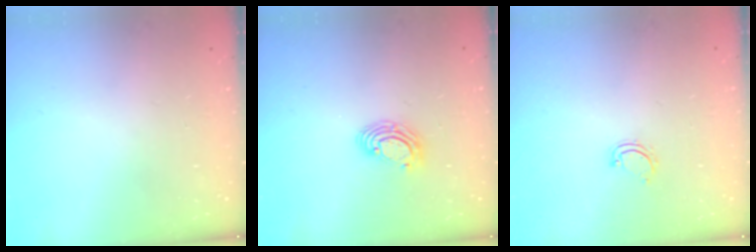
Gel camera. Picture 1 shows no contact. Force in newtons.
{"total": 5.3, "press": 5.3, "slide": 0.4}
{"total": 3.0, "press": 3.0, "slide": 0.2}